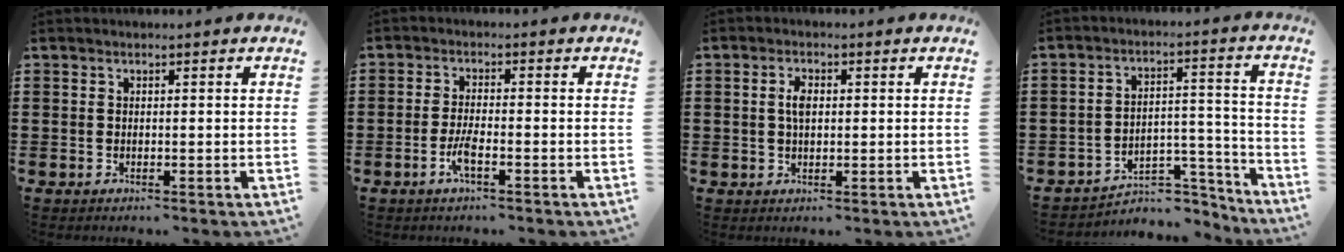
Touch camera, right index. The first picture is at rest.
{"total": 3.3, "force": [-1.6, 0.6, 2.8], "torque": [-0.061, -0.002, -0.034]}
{"total": 2.9, "force": [0.4, 1.4, 2.6], "torque": [-0.053, 0.009, 0.005]}
{"total": 5.5, "force": [-4.9, 2.0, 1.7], "torque": [-0.027, 0.016, -0.096]}